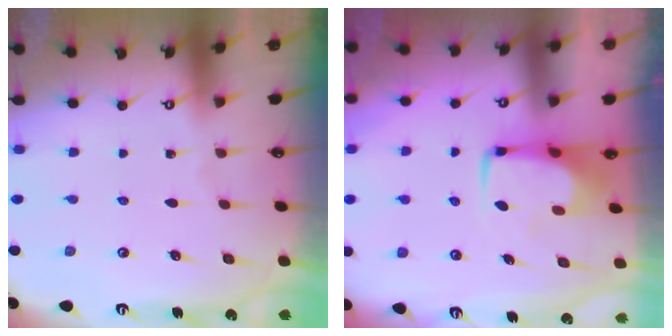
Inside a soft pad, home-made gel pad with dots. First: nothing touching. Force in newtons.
{"total": 0.9, "press": 0.7, "slide": 0.4}